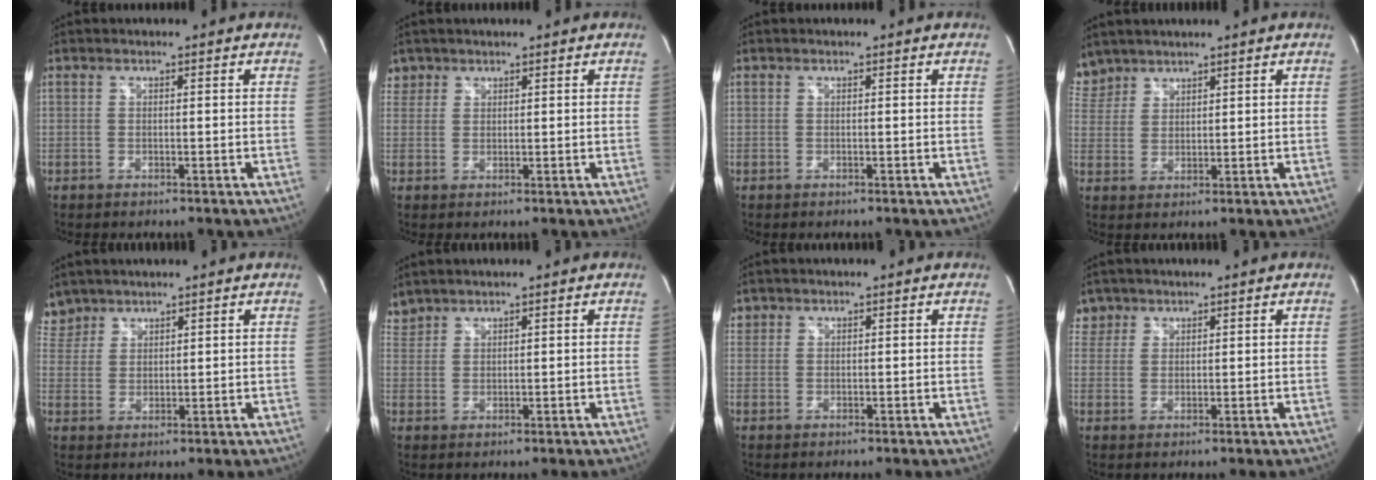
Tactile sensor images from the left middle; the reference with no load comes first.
{"total": 2.1, "force": [1.5, 1.4, -0.3], "torque": [0.015, 0.009, 0.024]}
{"total": 0.0}
{"total": 5.3, "force": [4.7, 2.5, -0.1], "torque": [-0.001, 0.013, 0.103]}
{"total": 5.0, "force": [4.4, 2.5, -0.2], "torque": [0.008, 0.011, 0.093]}
{"total": 2.8, "force": [2.8, 0.5, -0.1], "torque": [-0.008, 0.017, 0.062]}
{"total": 1.3, "force": [0.9, 1.0, 0.0], "torque": [0.010, 0.009, 0.013]}
{"total": 2.9, "force": [2.2, 1.8, -0.5], "torque": [0.016, 0.007, 0.041]}